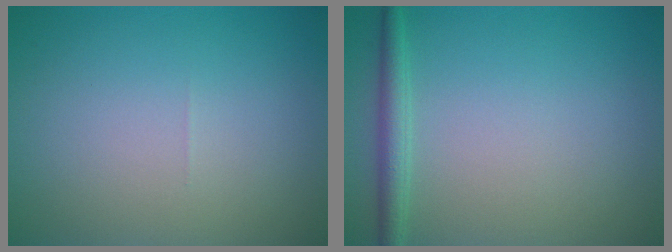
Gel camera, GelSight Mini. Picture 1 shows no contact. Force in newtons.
{"total": 2.0, "press": 2.0, "slide": 0.1}